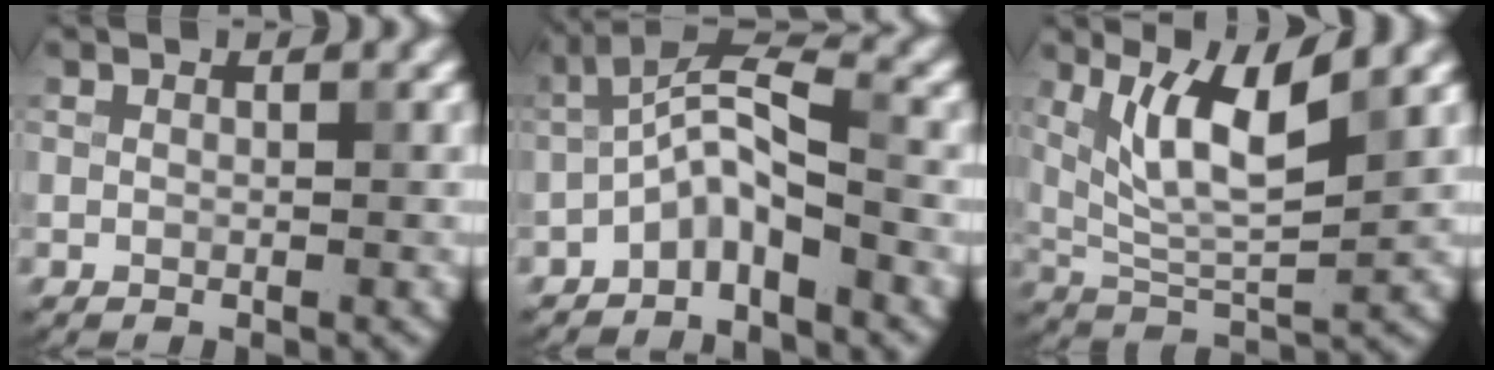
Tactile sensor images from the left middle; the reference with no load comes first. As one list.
[{"total": 4.1, "force": [-2.2, 1.1, 3.3], "torque": [-0.062, 0.019, -0.049]}, {"total": 6.4, "force": [3.0, 1.7, 5.4], "torque": [-0.105, -0.007, 0.062]}]